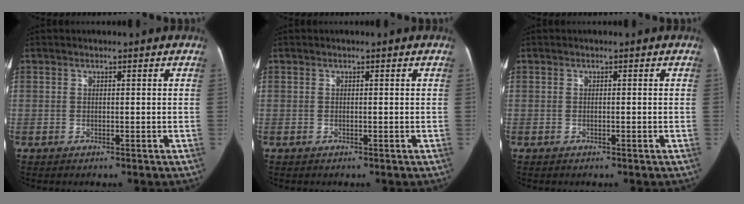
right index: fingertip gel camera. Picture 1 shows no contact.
{"total": 0.0}
{"total": 0.0}